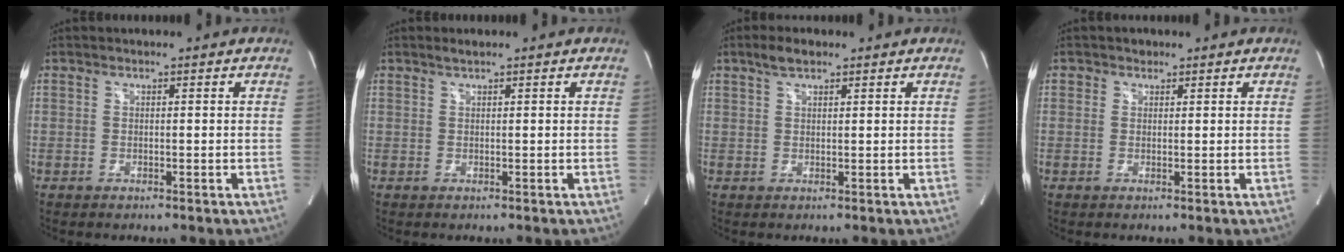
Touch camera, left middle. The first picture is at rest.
{"total": 0.9, "force": [0.7, 0.0, 0.5], "torque": [-0.012, 0.003, 0.016]}
{"total": 2.8, "force": [2.0, 1.0, 1.7], "torque": [-0.038, 0.010, 0.038]}
{"total": 1.1, "force": [0.6, 0.9, 0.0], "torque": [0.006, -0.001, 0.006]}